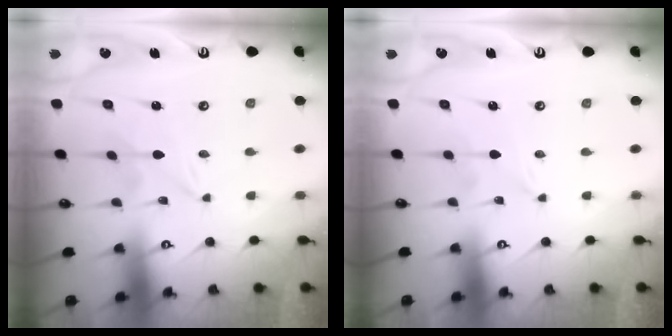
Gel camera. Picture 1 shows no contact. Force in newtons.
{"total": 0.0}